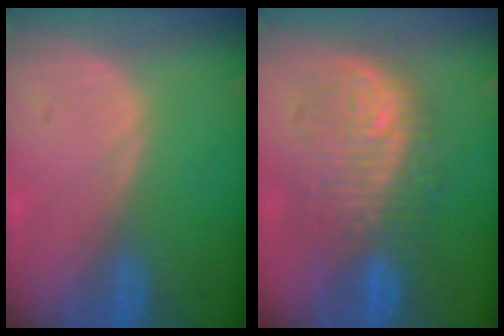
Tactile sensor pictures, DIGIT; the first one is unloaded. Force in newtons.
{"total": 10.1, "press": 9.9, "slide": 1.9}